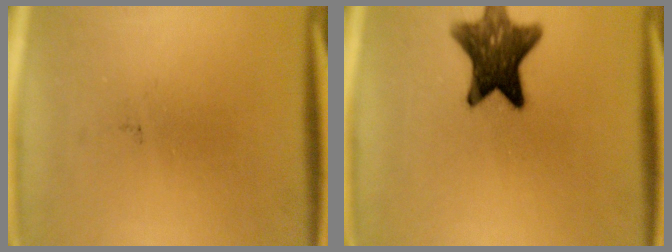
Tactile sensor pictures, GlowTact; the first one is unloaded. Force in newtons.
{"total": 11.5}